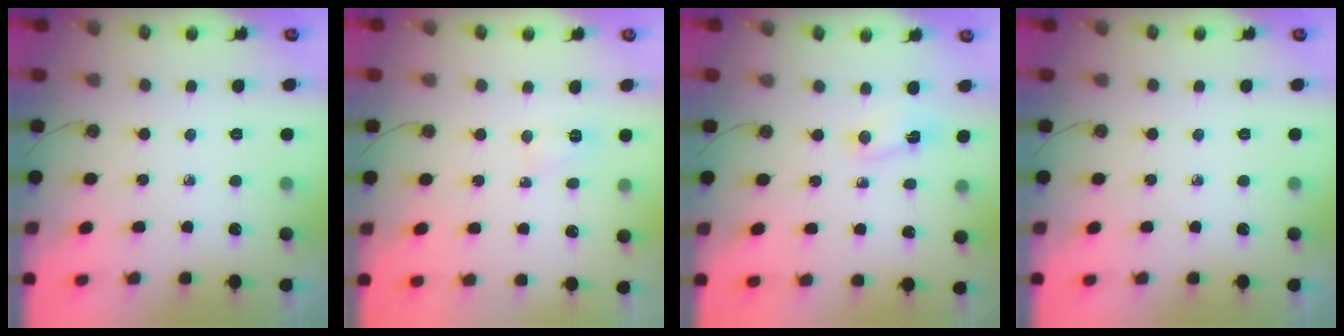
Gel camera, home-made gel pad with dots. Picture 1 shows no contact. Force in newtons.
{"total": 3.4, "press": 3.3, "slide": 0.6}
{"total": 2.0, "press": 1.6, "slide": 1.2}
{"total": 0.0}